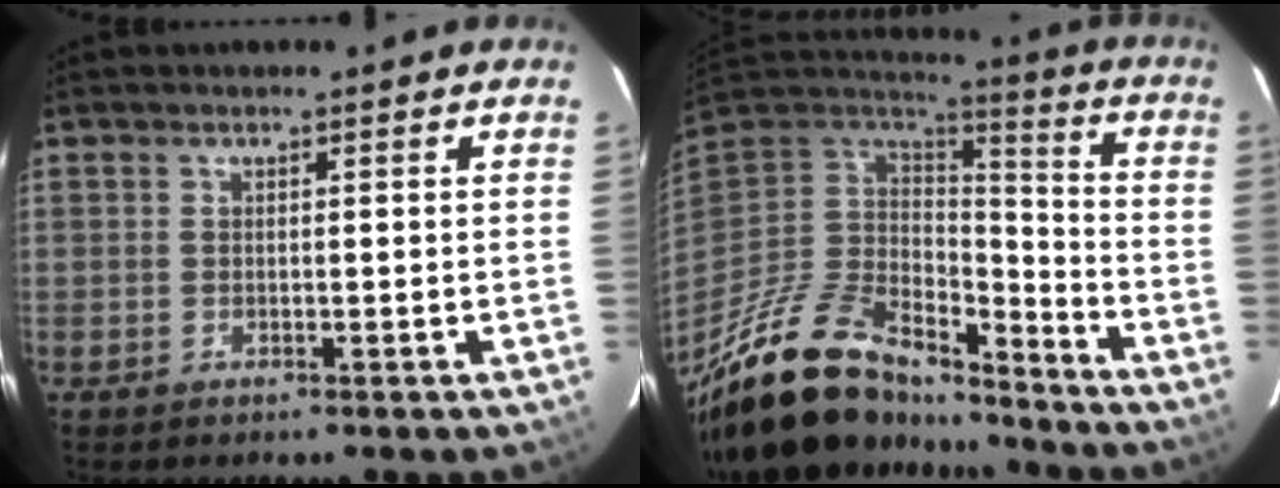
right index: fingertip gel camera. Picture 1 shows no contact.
{"total": 25.4, "force": [-19.1, 10.5, 13.0], "torque": [-0.264, -0.009, -0.315]}